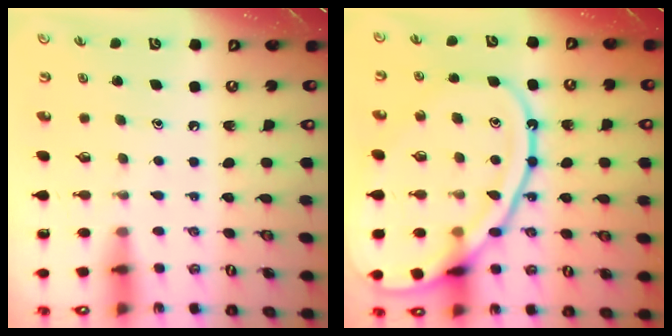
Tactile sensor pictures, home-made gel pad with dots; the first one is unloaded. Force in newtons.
{"total": 19.6, "press": 19.5, "slide": 1.9}